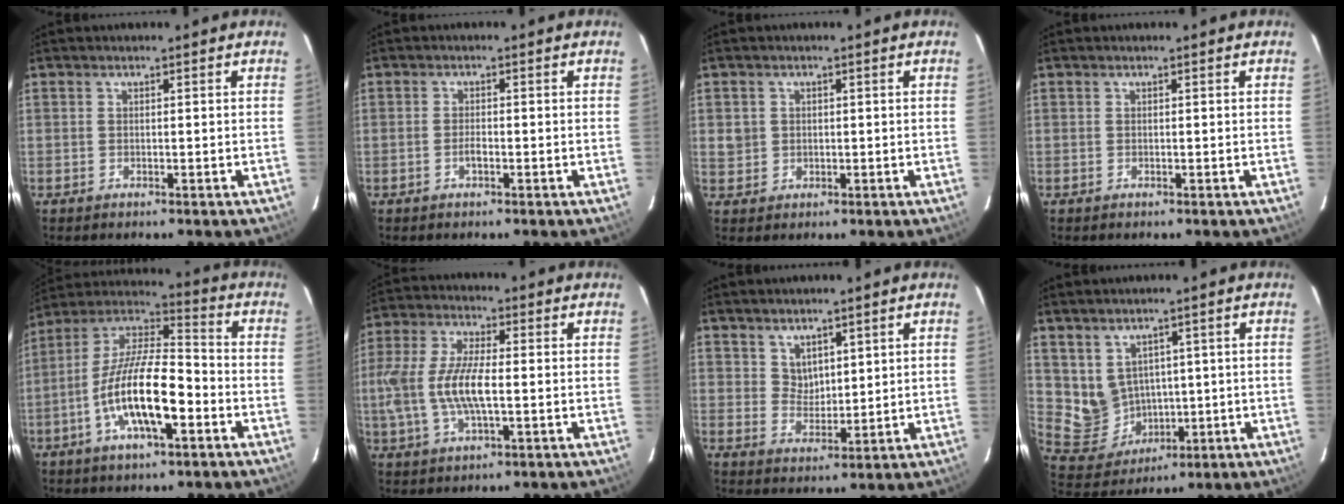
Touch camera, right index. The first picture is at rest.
{"total": 0.9, "force": [-0.5, 0.4, 0.6], "torque": [-0.014, 0.003, -0.010]}
{"total": 3.0, "force": [0.3, 2.9, 0.7], "torque": [-0.012, 0.006, 0.007]}
{"total": 0.0}
{"total": 16.2, "force": [-5.9, 4.9, 14.2], "torque": [-0.275, -0.003, -0.114]}
{"total": 12.0, "force": [-1.3, 4.3, 11.1], "torque": [-0.236, 0.001, -0.027]}
{"total": 4.2, "force": [3.0, 2.6, 1.3], "torque": [-0.015, 0.003, 0.062]}
{"total": 8.1, "force": [2.2, 7.3, 2.7], "torque": [-0.068, 0.004, 0.074]}